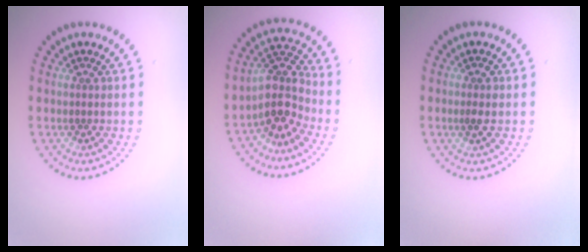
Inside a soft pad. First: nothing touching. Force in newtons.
{"total": 3.9, "press": 3.1, "slide": 2.4}
{"total": 1.1, "press": 1.1, "slide": 0.2}